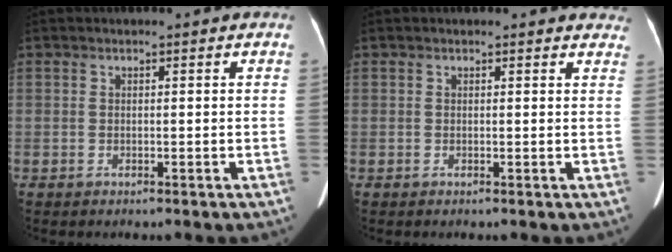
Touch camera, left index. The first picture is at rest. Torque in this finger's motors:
{"motor_torque": [0.62, -0.90, 0.21, 0.01]}